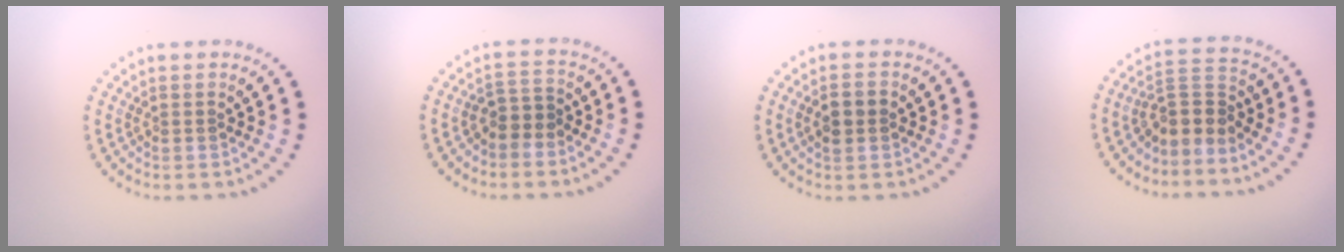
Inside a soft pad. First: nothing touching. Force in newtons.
{"total": 1.9, "press": 1.3, "slide": 1.4}
{"total": 2.0, "press": 2.0, "slide": 0.2}
{"total": 3.1, "press": 2.2, "slide": 2.2}